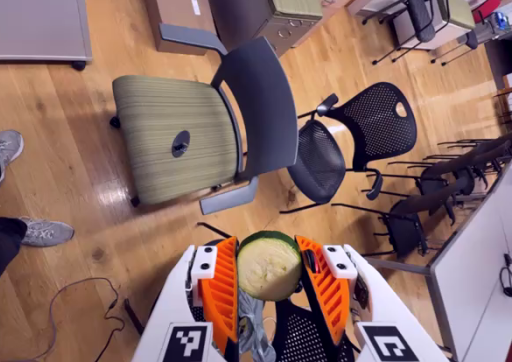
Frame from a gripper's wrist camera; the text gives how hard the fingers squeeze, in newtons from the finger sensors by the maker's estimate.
{"total": 9.4, "left": 9.7, "right": 9.1}